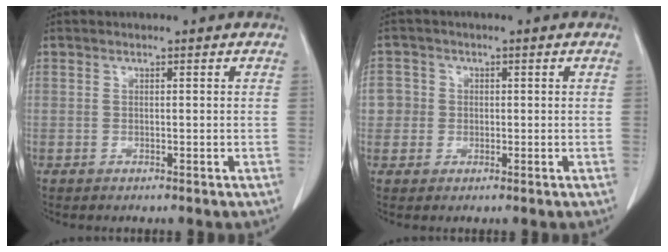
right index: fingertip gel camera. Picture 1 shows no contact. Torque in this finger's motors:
{"motor_torque": [0.02, -0.06, 0.11, 0.01]}